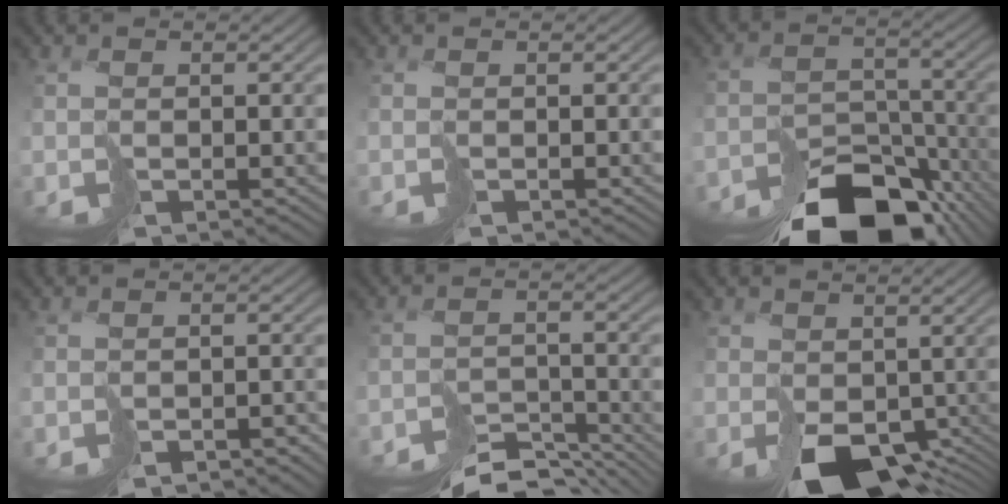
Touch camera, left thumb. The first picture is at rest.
{"total": 0.5, "force": [-0.4, -0.2, -0.2], "torque": [0.005, 0.000, -0.009]}
{"total": 13.9, "force": [-11.5, 5.6, 5.5], "torque": [-0.082, -0.011, -0.161]}
{"total": 3.1, "force": [-3.0, 0.8, 0.5], "torque": [0.009, -0.007, -0.047]}
{"total": 7.5, "force": [-7.4, 1.1, 0.8], "torque": [0.006, -0.001, -0.111]}
{"total": 7.7, "force": [-3.2, 4.9, 5.0], "torque": [-0.086, -0.032, -0.040]}